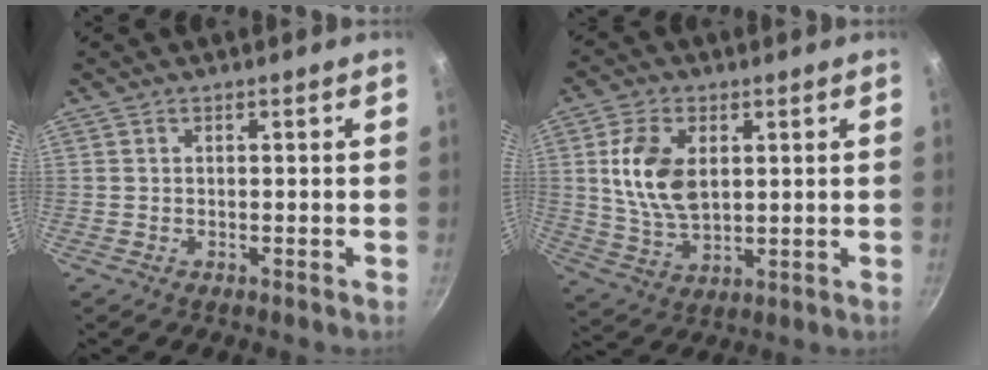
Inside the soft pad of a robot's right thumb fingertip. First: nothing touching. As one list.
[{"total": 11.3, "force": [2.4, 6.9, 8.6], "torque": [-0.155, -0.014, 0.052]}]